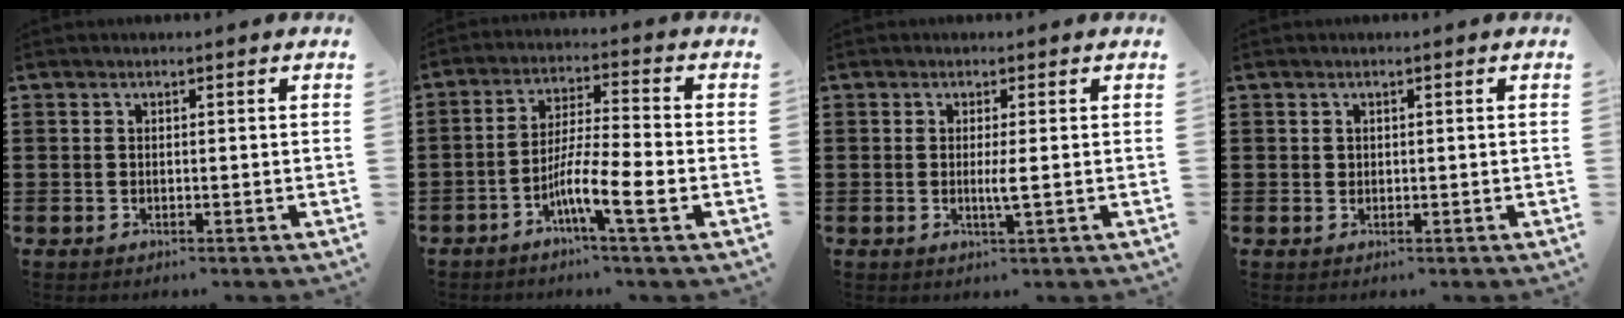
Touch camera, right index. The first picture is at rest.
{"total": 8.1, "force": [-3.7, 0.7, 7.2], "torque": [-0.139, -0.008, -0.072]}
{"total": 2.0, "force": [-0.2, -0.2, 2.0], "torque": [-0.037, -0.007, -0.006]}
{"total": 0.7, "force": [0.2, 0.6, 0.1], "torque": [-0.003, 0.003, 0.005]}